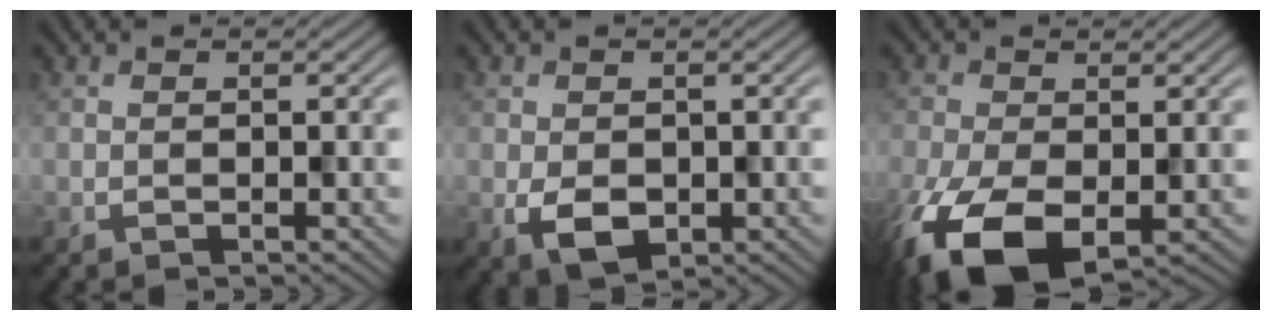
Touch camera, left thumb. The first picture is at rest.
{"total": 4.4, "force": [-1.2, 3.0, 3.0], "torque": [-0.059, -0.013, -0.021]}
{"total": 11.7, "force": [-5.1, 6.0, 8.7], "torque": [-0.195, -0.047, -0.077]}